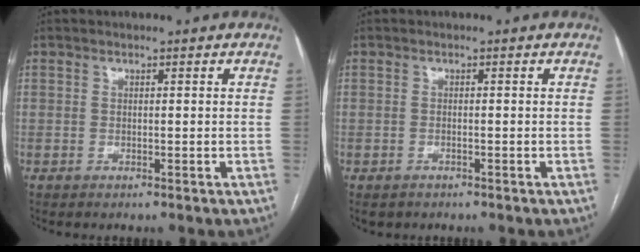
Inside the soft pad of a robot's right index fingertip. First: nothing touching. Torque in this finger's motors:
{"motor_torque": [0.32, -0.19, 0.11, 0.03]}